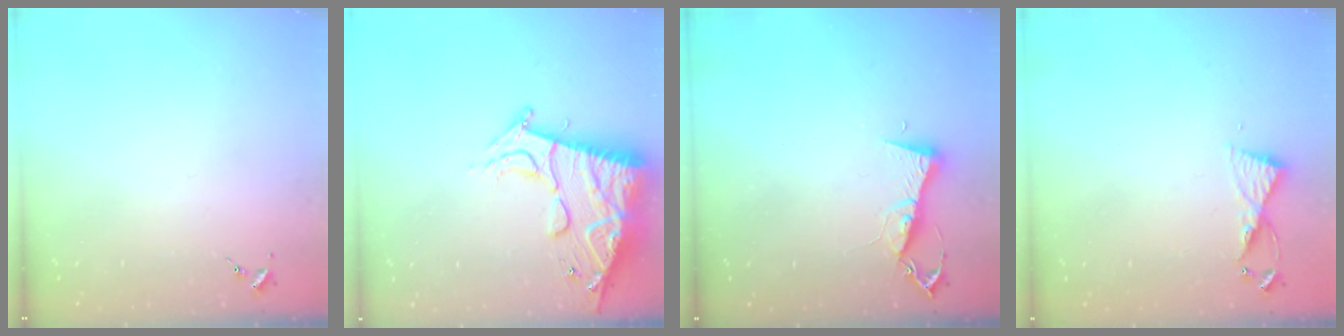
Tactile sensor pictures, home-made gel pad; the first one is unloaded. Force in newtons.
{"total": 18.9, "press": 18.8, "slide": 1.8}
{"total": 7.2, "press": 7.1, "slide": 0.7}
{"total": 6.0, "press": 6.0, "slide": 0.6}